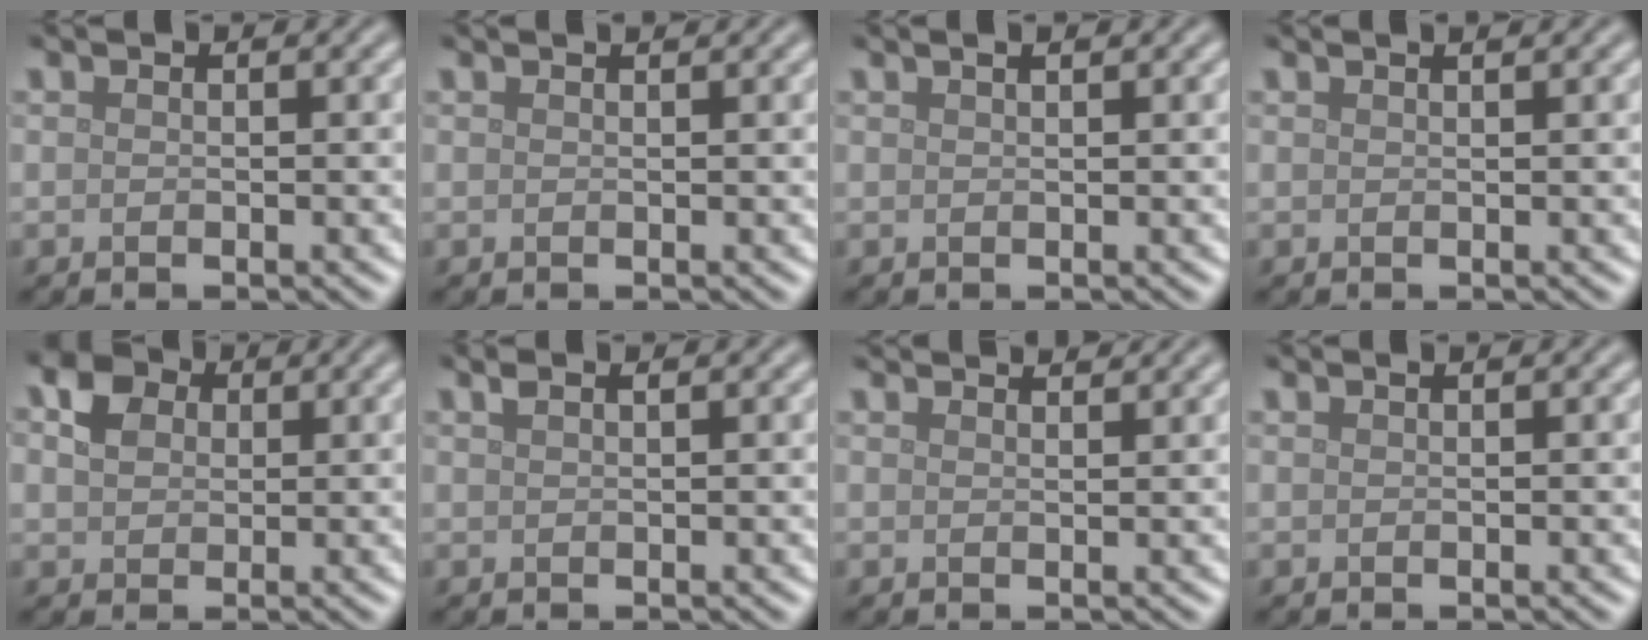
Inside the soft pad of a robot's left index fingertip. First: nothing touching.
{"total": 1.1, "force": [0.9, 0.3, 0.5], "torque": [-0.005, -0.001, 0.004]}
{"total": 1.2, "force": [0.8, 0.4, 0.8], "torque": [-0.005, -0.002, 0.005]}
{"total": 1.4, "force": [1.0, 0.5, 0.8], "torque": [-0.005, 0.001, 0.002]}
{"total": 3.1, "force": [1.0, 2.5, 1.6], "torque": [-0.035, 0.005, 0.013]}
{"total": 1.2, "force": [0.8, 0.3, 0.7], "torque": [-0.014, 0.005, 0.014]}
{"total": 3.0, "force": [2.8, 0.6, 1.1], "torque": [-0.006, 0.007, 0.019]}
{"total": 0.5, "force": [0.4, 0.1, 0.3], "torque": [-0.004, 0.002, 0.005]}